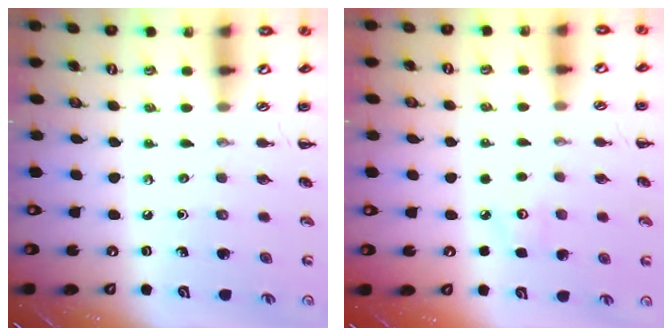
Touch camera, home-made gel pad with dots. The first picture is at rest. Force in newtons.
{"total": 2.7, "press": 2.6, "slide": 0.7}